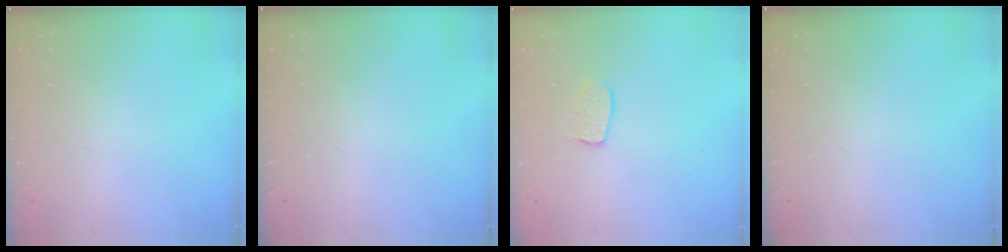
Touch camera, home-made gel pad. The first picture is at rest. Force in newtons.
{"total": 0.0}
{"total": 6.4, "press": 6.4, "slide": 0.1}
{"total": 0.0}